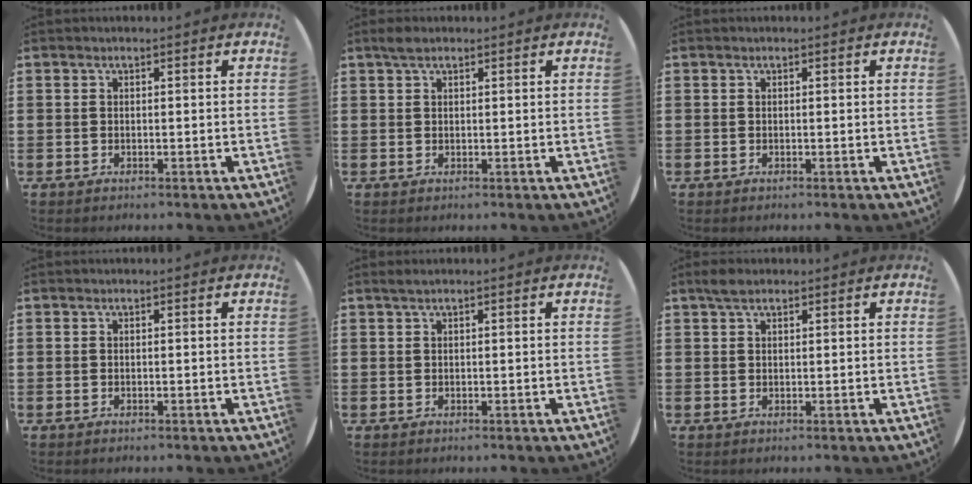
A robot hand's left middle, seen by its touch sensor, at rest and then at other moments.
{"total": 1.5, "force": [1.1, 0.6, 0.8], "torque": [-0.010, 0.002, 0.018]}
{"total": 0.0}
{"total": 0.0}
{"total": 0.5, "force": [0.3, -0.1, 0.4], "torque": [-0.007, 0.000, 0.006]}
{"total": 2.0, "force": [1.5, 0.8, 1.1], "torque": [-0.017, 0.003, 0.025]}